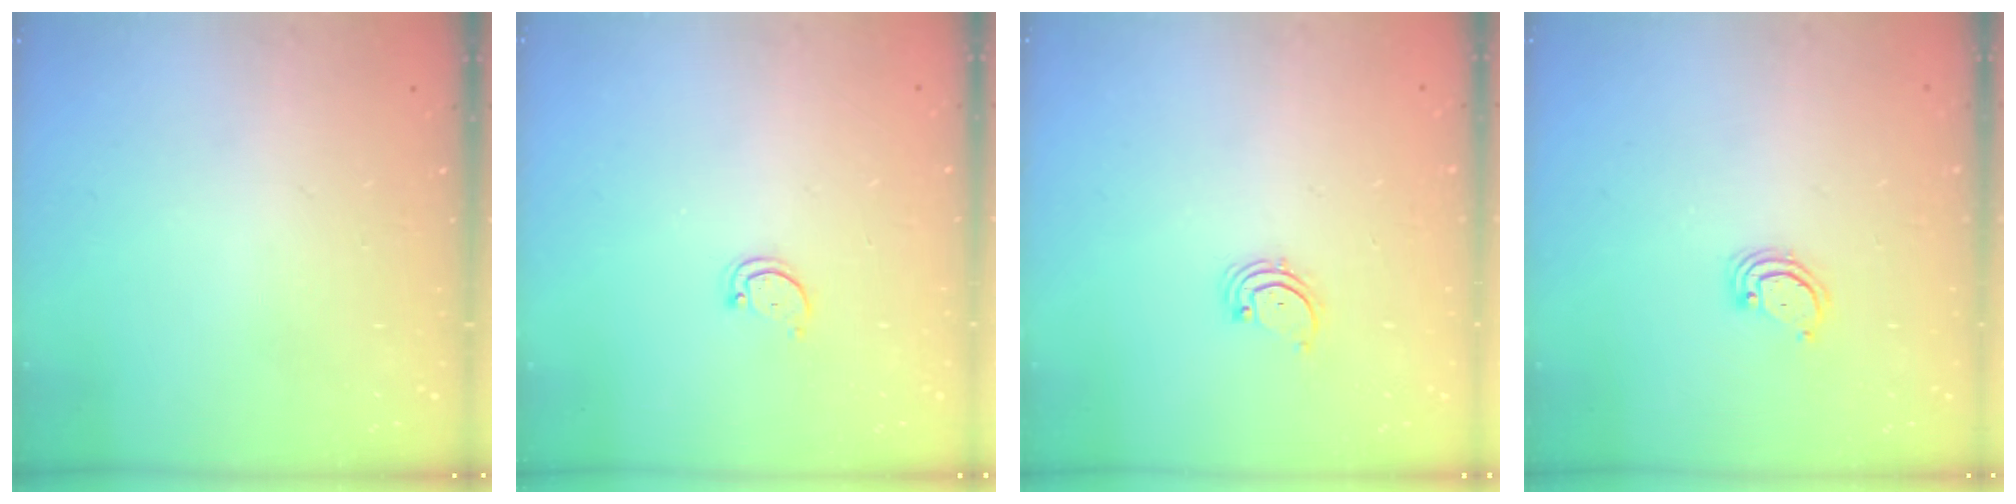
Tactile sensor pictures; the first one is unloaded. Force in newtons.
{"total": 2.8, "press": 2.7, "slide": 0.3}
{"total": 1.7, "press": 1.6, "slide": 0.2}
{"total": 2.9, "press": 2.9, "slide": 0.2}